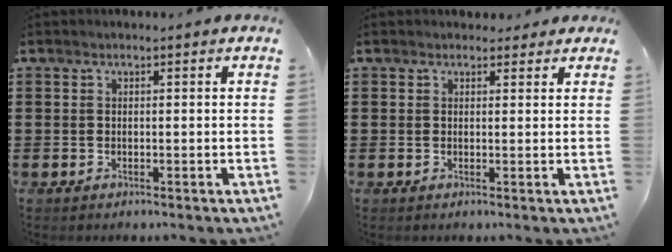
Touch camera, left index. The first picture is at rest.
{"total": 1.7, "force": [1.4, 1.0, 0.2], "torque": [0.000, 0.004, 0.025]}